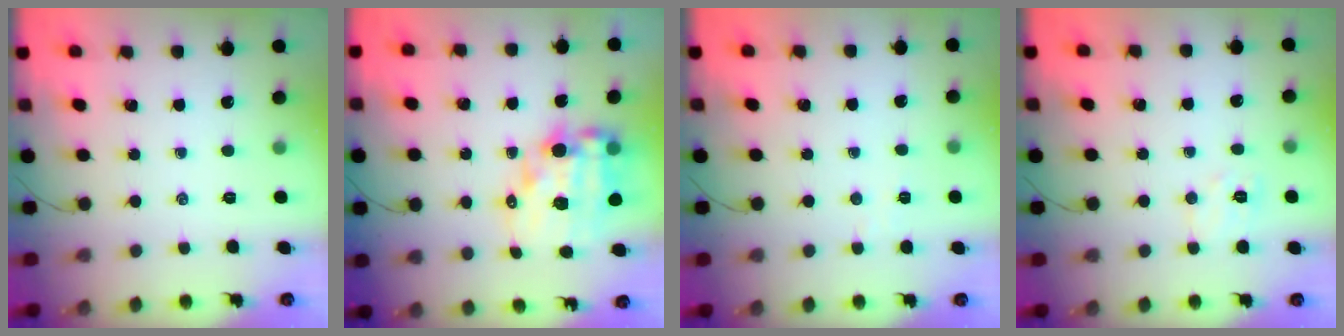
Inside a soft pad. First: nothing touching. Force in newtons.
{"total": 14.0, "press": 13.6, "slide": 3.5}
{"total": 2.2, "press": 2.1, "slide": 0.7}
{"total": 6.8, "press": 6.6, "slide": 1.3}